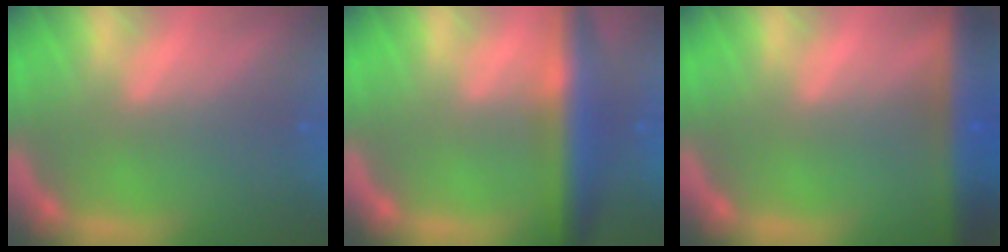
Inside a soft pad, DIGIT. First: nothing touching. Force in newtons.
{"total": 6.5}
{"total": 8.6}